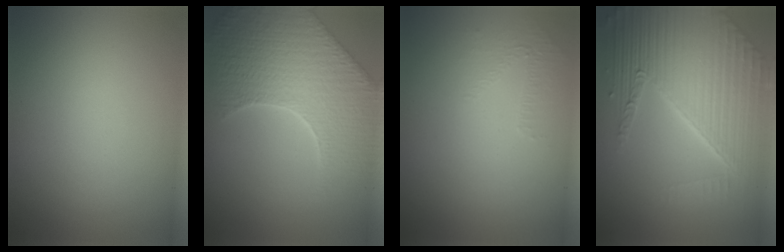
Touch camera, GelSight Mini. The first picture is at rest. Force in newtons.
{"total": 9.0, "press": 6.4, "slide": 6.3}
{"total": 0.9, "press": 0.4, "slide": 0.8}
{"total": 8.9, "press": 5.8, "slide": 6.7}